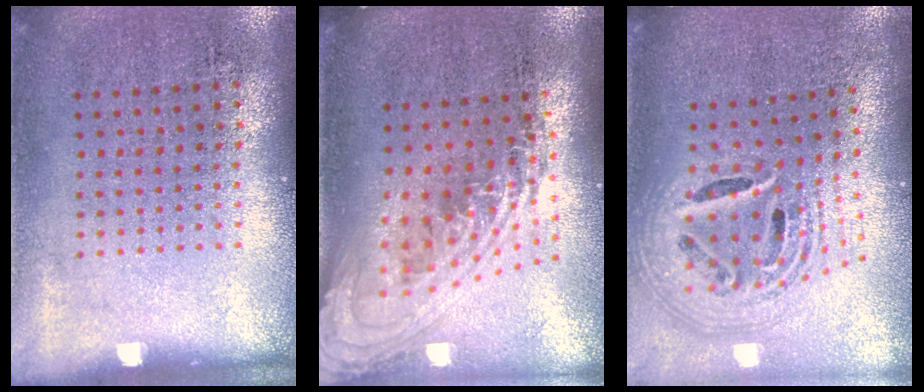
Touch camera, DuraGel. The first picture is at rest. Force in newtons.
{"total": 2.3, "press": 1.7, "slide": 1.6}
{"total": 2.5, "press": 1.8, "slide": 1.7}